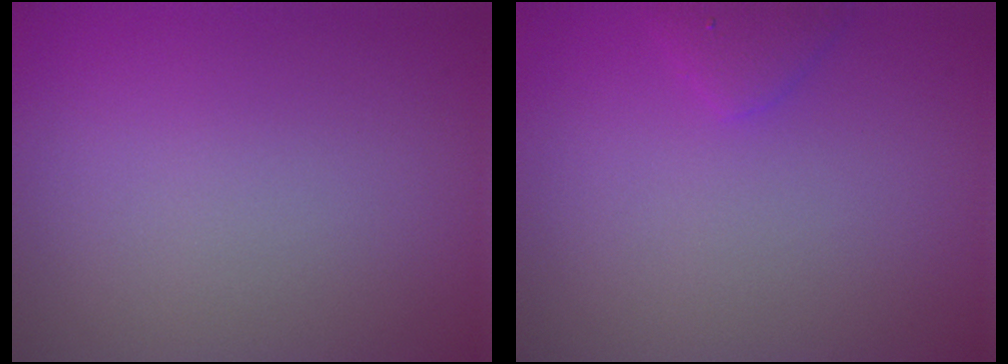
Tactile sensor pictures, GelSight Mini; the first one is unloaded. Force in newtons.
{"total": 1.4, "press": 1.4, "slide": 0.1}